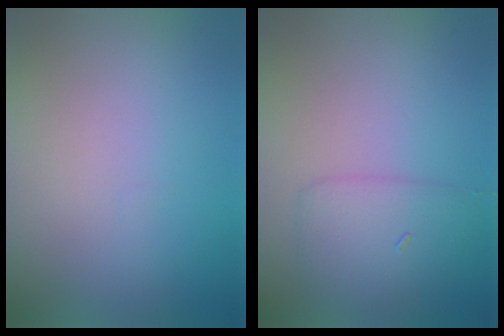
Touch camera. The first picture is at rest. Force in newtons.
{"total": 2.9, "press": 2.9, "slide": 0.1}